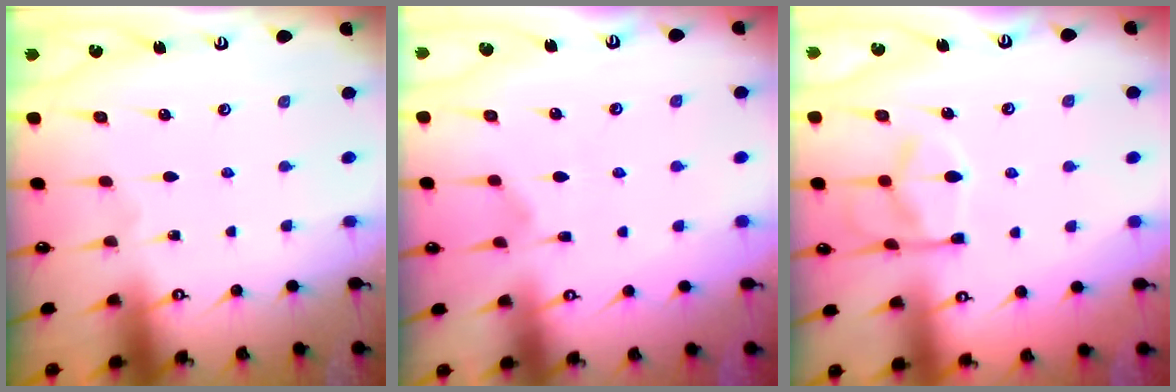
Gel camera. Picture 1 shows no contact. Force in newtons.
{"total": 2.4, "press": 2.1, "slide": 1.2}
{"total": 8.2, "press": 8.1, "slide": 1.3}